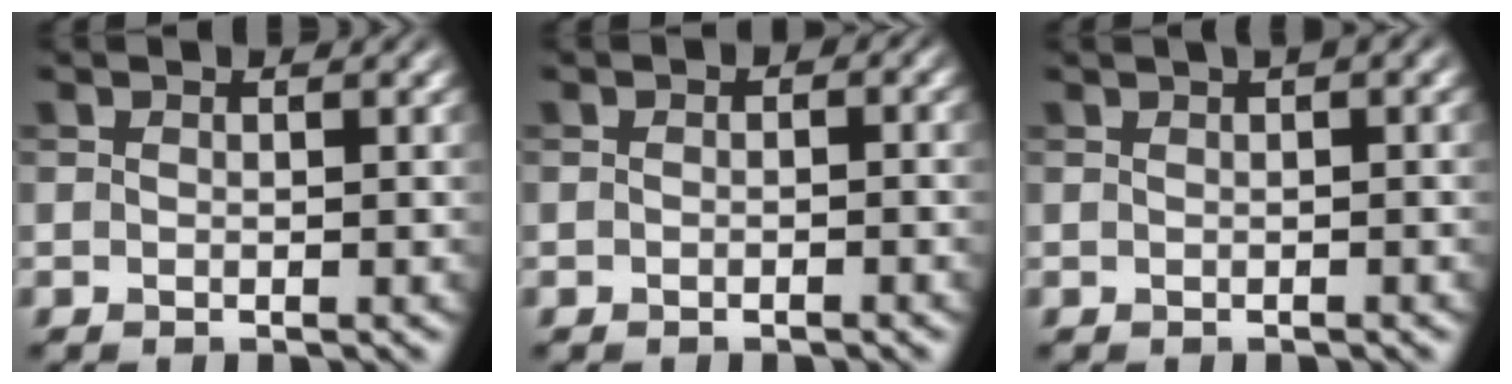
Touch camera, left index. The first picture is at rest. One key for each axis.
{"total": 0.9, "fx": -0.3, "fy": 0.5, "fz": 0.7, "tx": -0.010, "ty": 0.000, "tz": -0.005}
{"total": 3.6, "fx": 1.6, "fy": 1.4, "fz": 2.9, "tx": -0.017, "ty": 0.018, "tz": 0.007}